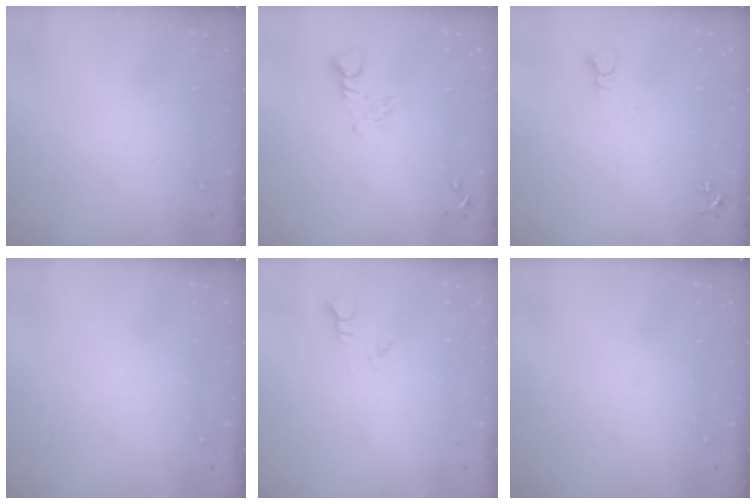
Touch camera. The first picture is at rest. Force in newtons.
{"total": 5.3, "press": 5.2, "slide": 0.4}
{"total": 3.7, "press": 3.7, "slide": 0.1}
{"total": 0.0}
{"total": 2.7, "press": 2.7, "slide": 0.3}
{"total": 0.0}